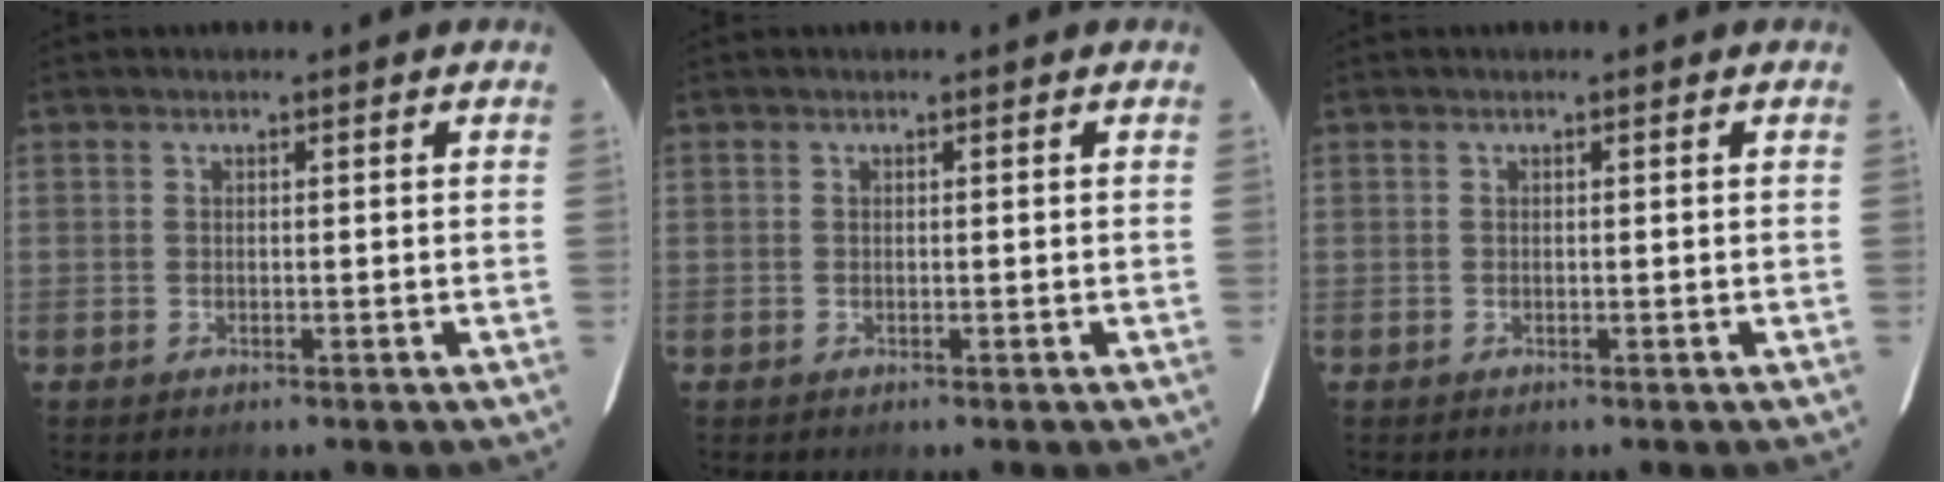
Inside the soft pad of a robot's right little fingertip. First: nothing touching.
{"total": 0.0}
{"total": 0.0}